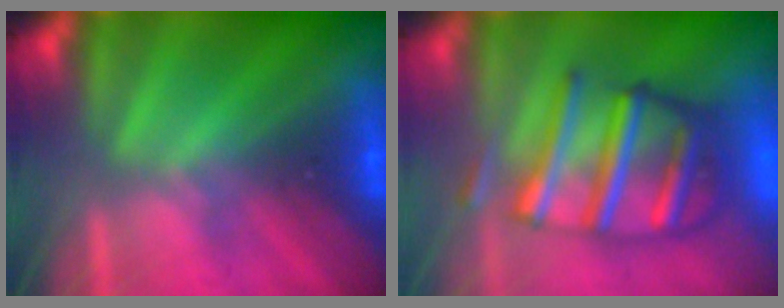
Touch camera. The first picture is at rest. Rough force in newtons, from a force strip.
{"total": 9.7}